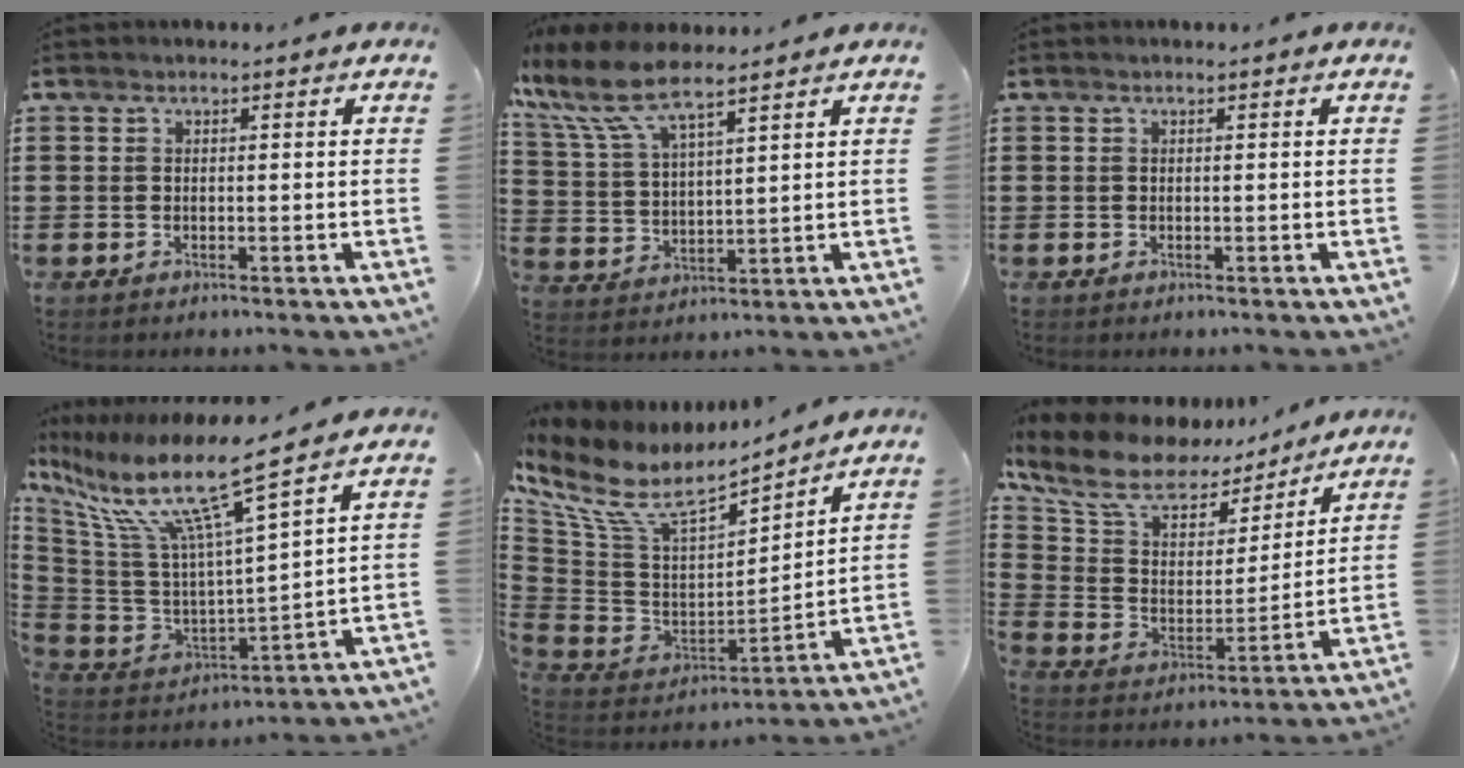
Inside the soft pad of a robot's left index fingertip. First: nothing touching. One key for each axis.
{"total": 9.0, "fx": 6.9, "fy": 2.4, "fz": 5.3, "tx": -0.135, "ty": -0.026, "tz": 0.121}
{"total": 0.0}
{"total": 12.8, "fx": 8.2, "fy": 1.5, "fz": 9.7, "tx": -0.218, "ty": -0.053, "tz": 0.131}
{"total": 9.8, "fx": 6.9, "fy": 3.6, "fz": 6.0, "tx": -0.146, "ty": -0.048, "tz": 0.120}
{"total": 11.0, "fx": 8.2, "fy": 5.4, "fz": 5.0, "tx": -0.130, "ty": -0.041, "tz": 0.146}